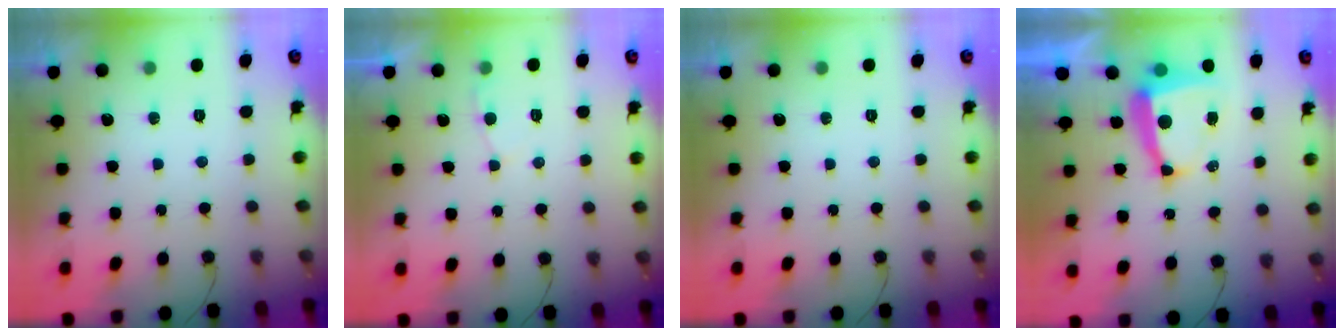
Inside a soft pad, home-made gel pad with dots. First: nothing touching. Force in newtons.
{"total": 3.0, "press": 3.0, "slide": 0.3}
{"total": 0.0}
{"total": 6.8, "press": 6.8, "slide": 0.6}